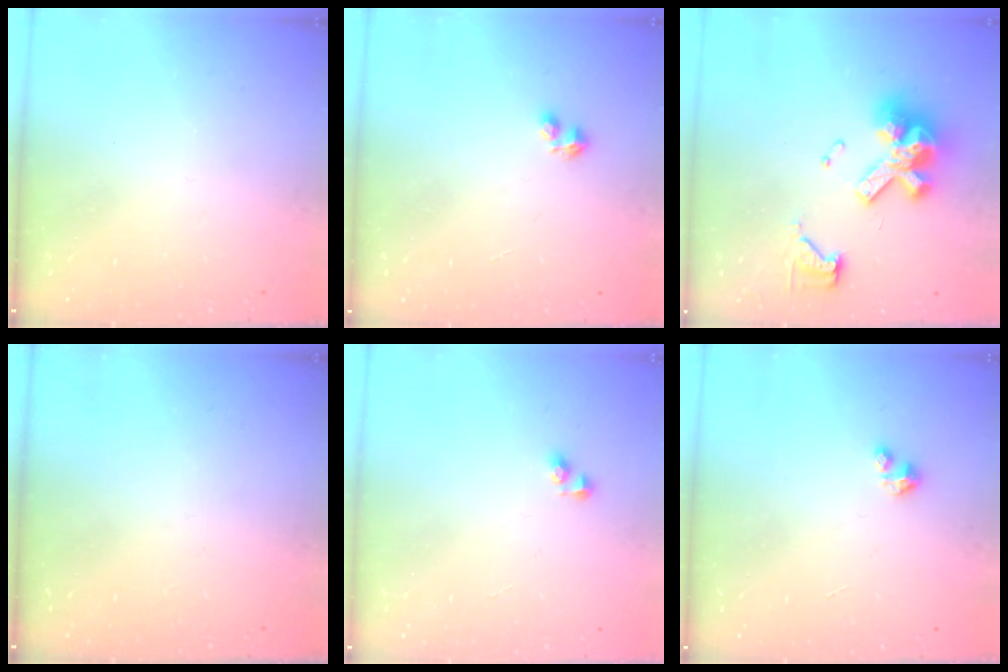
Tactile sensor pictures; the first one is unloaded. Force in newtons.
{"total": 2.4, "press": 2.3, "slide": 0.6}
{"total": 14.8, "press": 14.7, "slide": 1.8}
{"total": 0.0}
{"total": 2.5, "press": 2.5, "slide": 0.2}
{"total": 0.9, "press": 0.9, "slide": 0.2}